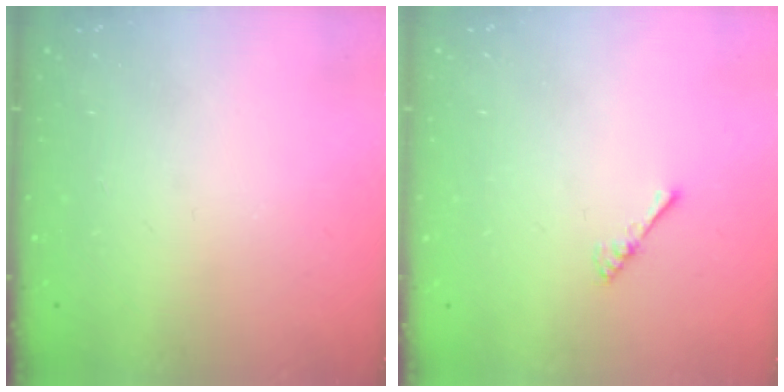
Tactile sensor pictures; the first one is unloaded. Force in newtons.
{"total": 2.4, "press": 2.4, "slide": 0.5}